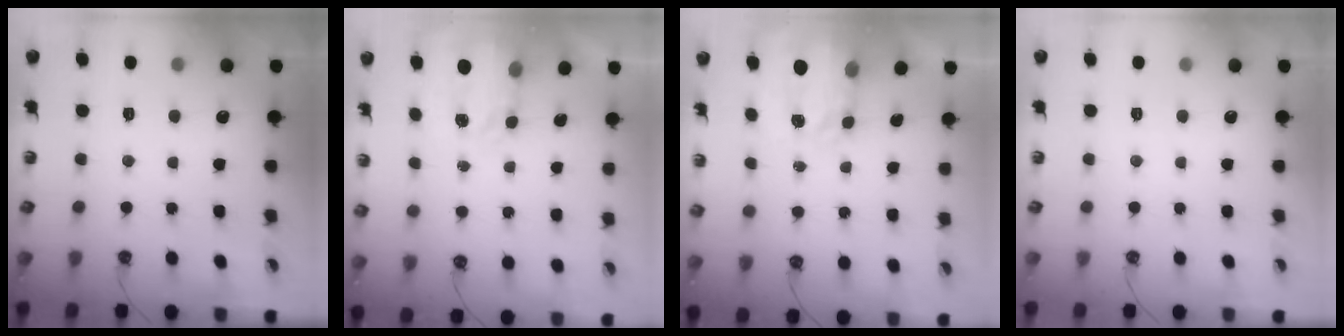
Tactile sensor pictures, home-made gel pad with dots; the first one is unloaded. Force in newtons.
{"total": 3.6, "press": 3.5, "slide": 0.6}
{"total": 3.9, "press": 3.8, "slide": 0.5}
{"total": 0.0}